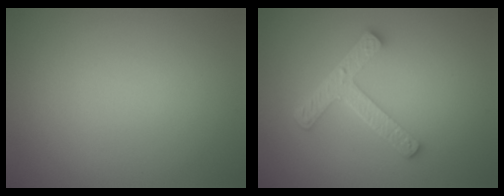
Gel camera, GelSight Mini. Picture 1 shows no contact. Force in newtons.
{"total": 4.2, "press": 3.1, "slide": 2.8}